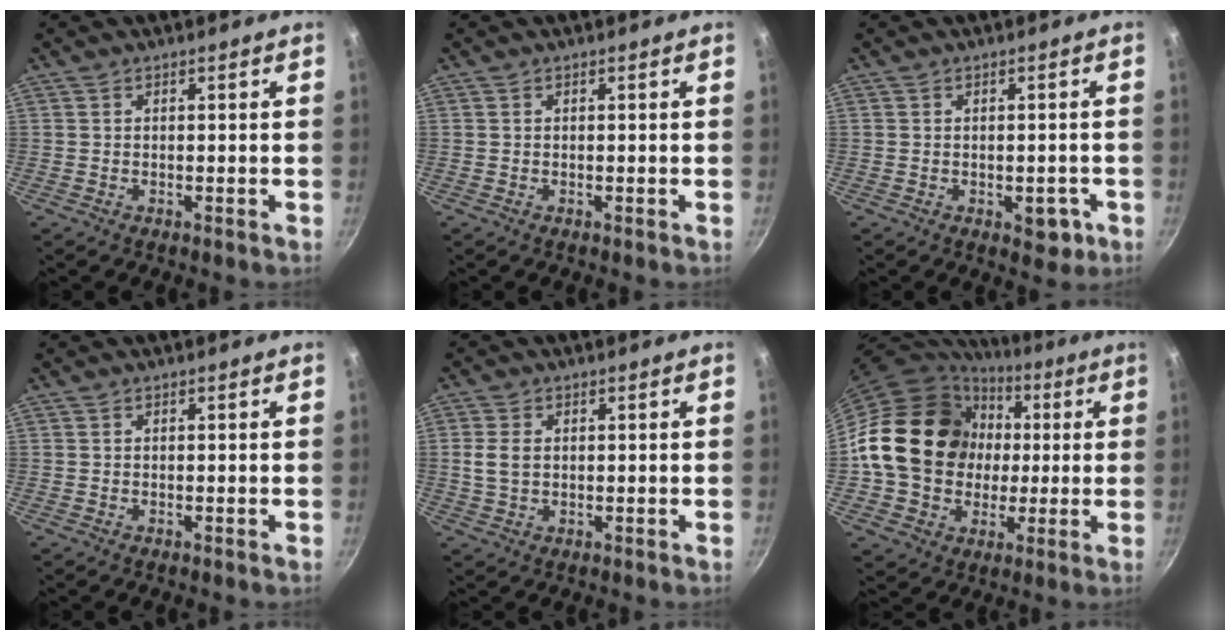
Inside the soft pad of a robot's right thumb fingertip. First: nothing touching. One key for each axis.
{"total": 0.0}
{"total": 4.2, "fx": -1.5, "fy": 2.4, "fz": 3.1, "tx": -0.019, "ty": 0.010, "tz": -0.013}
{"total": 0.0}
{"total": 4.0, "fx": 0.5, "fy": 2.8, "fz": 2.8, "tx": -0.055, "ty": 0.003, "tz": 0.010}
{"total": 21.2, "fx": 1.6, "fy": 17.9, "fz": 11.1, "tx": -0.173, "ty": 0.026, "tz": 0.035}